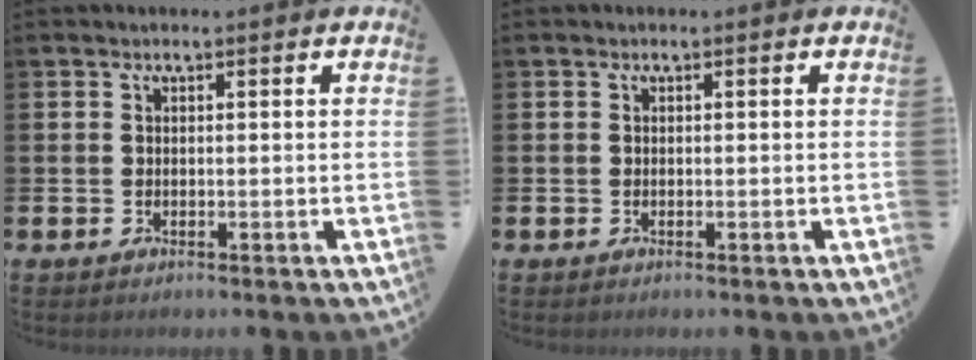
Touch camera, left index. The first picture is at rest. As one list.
[{"total": 0.0}]